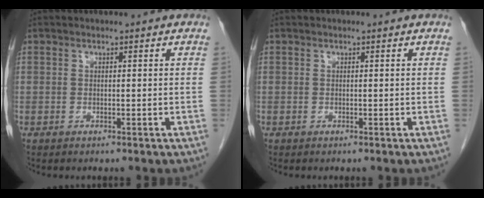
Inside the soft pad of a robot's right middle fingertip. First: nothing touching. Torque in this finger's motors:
{"motor_torque": [0.00, 0.00, 0.00, -0.01]}